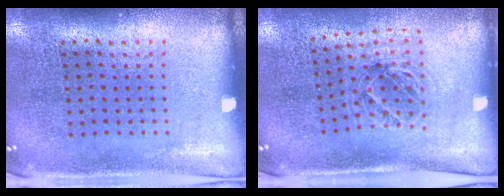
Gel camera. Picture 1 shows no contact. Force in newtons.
{"total": 1.1, "press": 1.1, "slide": 0.3}